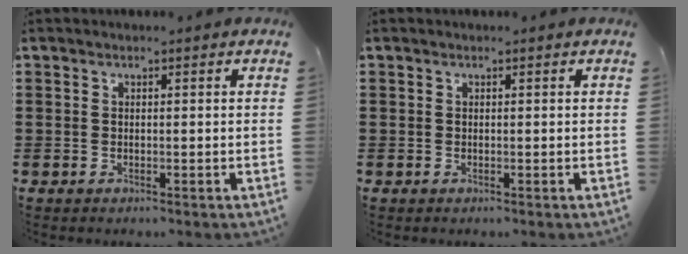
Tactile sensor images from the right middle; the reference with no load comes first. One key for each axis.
{"total": 0.0}